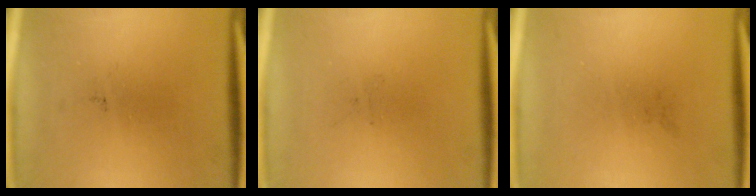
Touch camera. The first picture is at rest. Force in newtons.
{"total": 0.0}
{"total": 0.0}